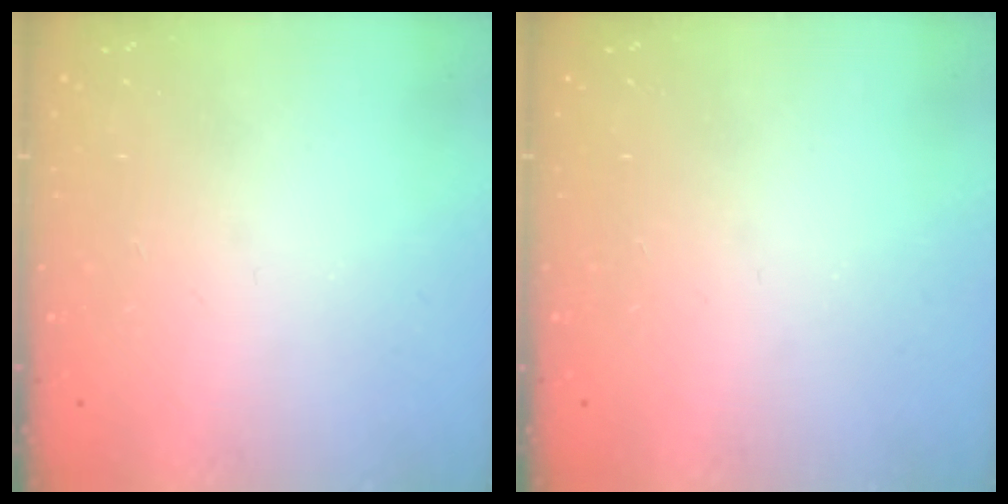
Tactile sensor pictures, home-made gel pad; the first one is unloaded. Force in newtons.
{"total": 0.0}